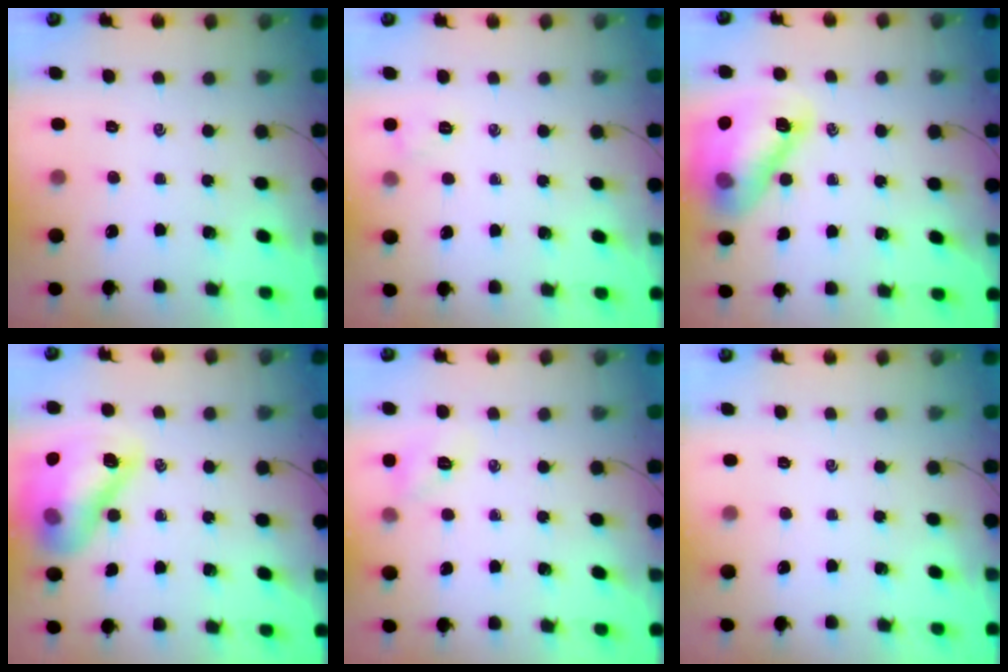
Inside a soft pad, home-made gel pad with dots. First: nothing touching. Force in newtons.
{"total": 5.1, "press": 5.0, "slide": 1.2}
{"total": 15.3, "press": 15.2, "slide": 1.8}
{"total": 16.3, "press": 16.1, "slide": 2.6}
{"total": 6.9, "press": 6.7, "slide": 1.6}
{"total": 0.0}